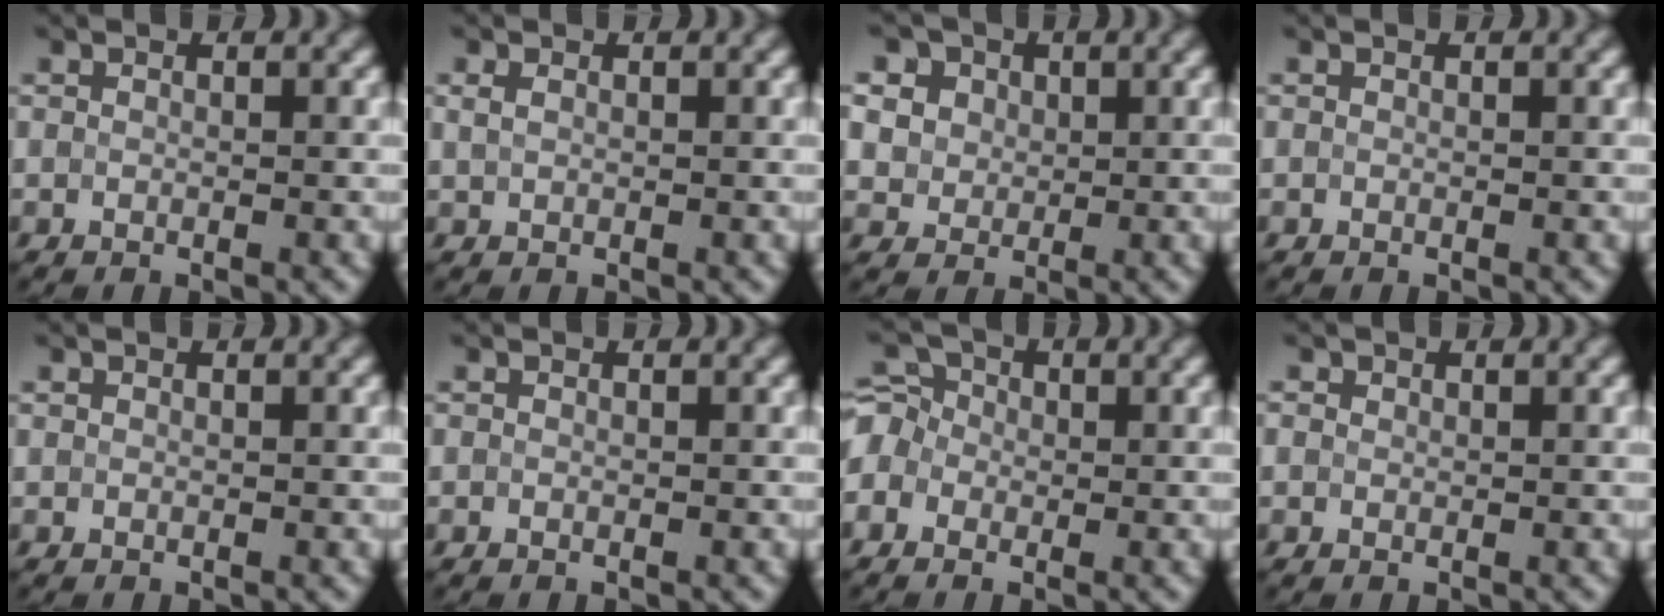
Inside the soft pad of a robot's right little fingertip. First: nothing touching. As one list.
[{"total": 0.9, "force": [0.3, 0.7, 0.5], "torque": [-0.014, 0.003, 0.007]}, {"total": 9.6, "force": [4.7, 7.3, 4.2], "torque": [-0.095, 0.031, 0.064]}, {"total": 0.0}, {"total": 0.0}, {"total": 0.0}, {"total": 4.3, "force": [-0.5, 3.8, 2.0], "torque": [-0.037, 0.026, -0.035]}, {"total": 0.6, "force": [0.3, 0.5, 0.1], "torque": [-0.001, 0.002, 0.002]}]